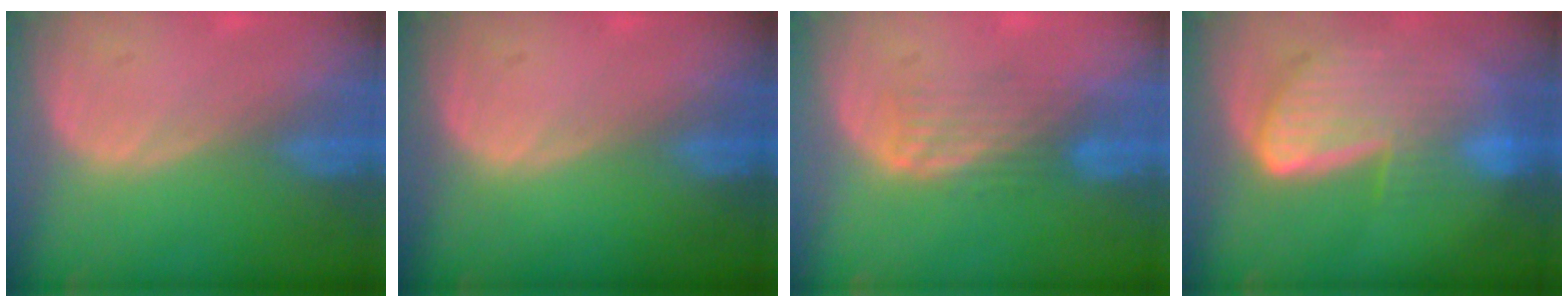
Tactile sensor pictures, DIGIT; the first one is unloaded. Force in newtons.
{"total": 0.0}
{"total": 4.3, "press": 3.7, "slide": 2.2}
{"total": 9.1, "press": 8.0, "slide": 4.5}